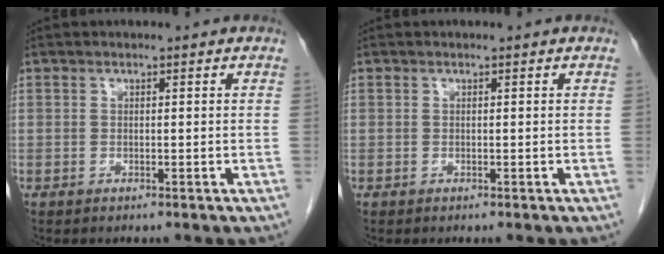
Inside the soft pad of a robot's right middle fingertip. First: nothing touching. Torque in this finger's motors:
{"motor_torque": [-0.04, 0.00, 0.00, 0.00]}